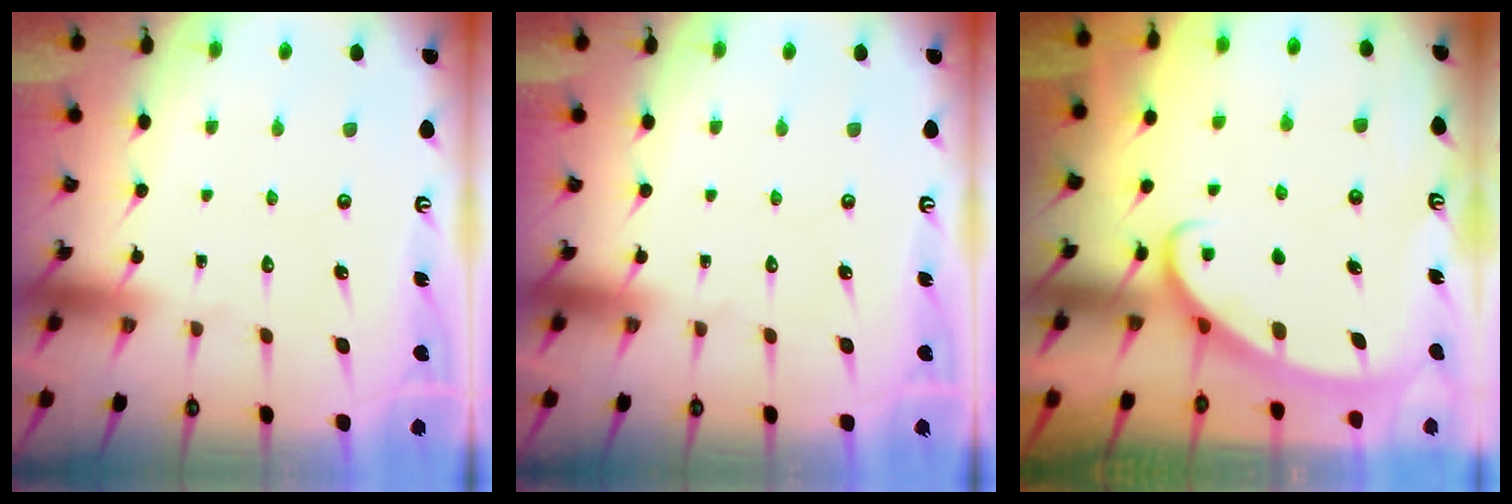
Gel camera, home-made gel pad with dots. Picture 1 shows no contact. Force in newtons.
{"total": 0.0}
{"total": 2.6, "press": 2.6, "slide": 0.4}